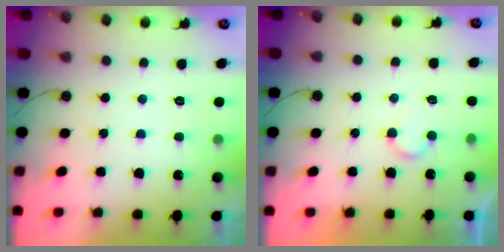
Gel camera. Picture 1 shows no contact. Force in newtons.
{"total": 3.8, "press": 3.8, "slide": 0.4}